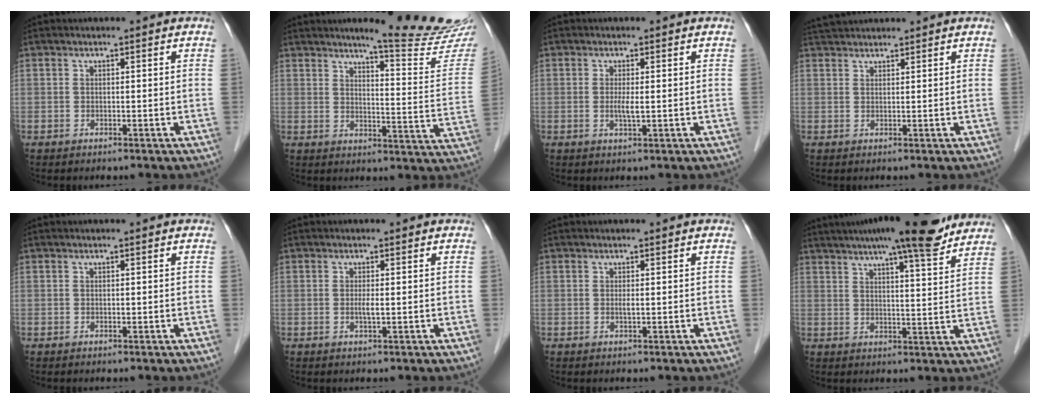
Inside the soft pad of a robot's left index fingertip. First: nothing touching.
{"total": 15.8, "force": [14.1, -0.2, 7.2], "torque": [-0.088, -0.083, 0.167]}
{"total": 1.9, "force": [-0.1, 0.1, 1.9], "torque": [-0.043, -0.006, -0.001]}
{"total": 3.5, "force": [3.4, 0.3, 0.8], "torque": [-0.018, 0.030, 0.065]}
{"total": 0.0}
{"total": 1.3, "force": [-0.1, 0.0, 1.3], "torque": [-0.028, -0.004, -0.003]}
{"total": 0.7, "force": [0.0, 0.0, 0.7], "torque": [-0.016, -0.005, 0.000]}
{"total": 15.6, "force": [12.6, 1.5, 9.1], "torque": [-0.133, 0.013, 0.169]}